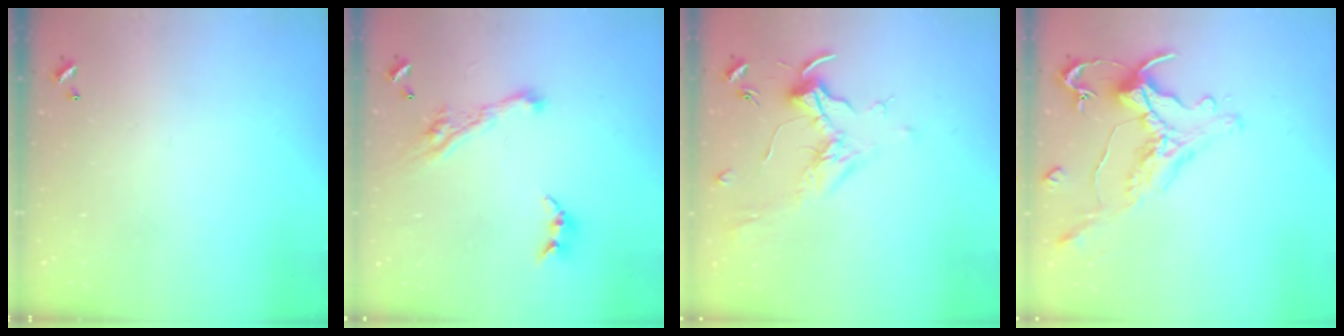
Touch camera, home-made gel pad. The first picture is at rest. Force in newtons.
{"total": 7.7, "press": 7.7, "slide": 1.0}
{"total": 1.9, "press": 1.7, "slide": 0.8}
{"total": 0.7, "press": 0.1, "slide": 0.7}